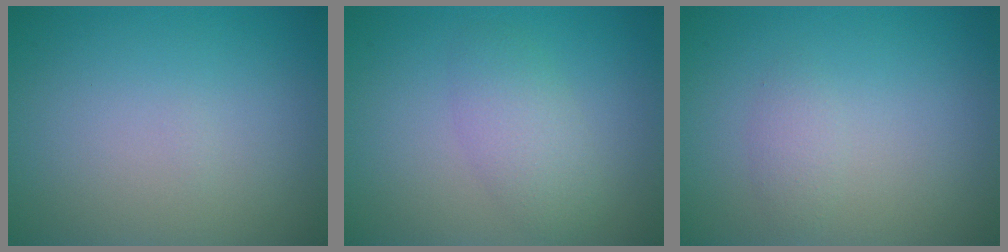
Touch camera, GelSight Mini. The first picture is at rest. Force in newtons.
{"total": 2.7, "press": 2.7, "slide": 0.1}
{"total": 1.1, "press": 1.1, "slide": 0.1}